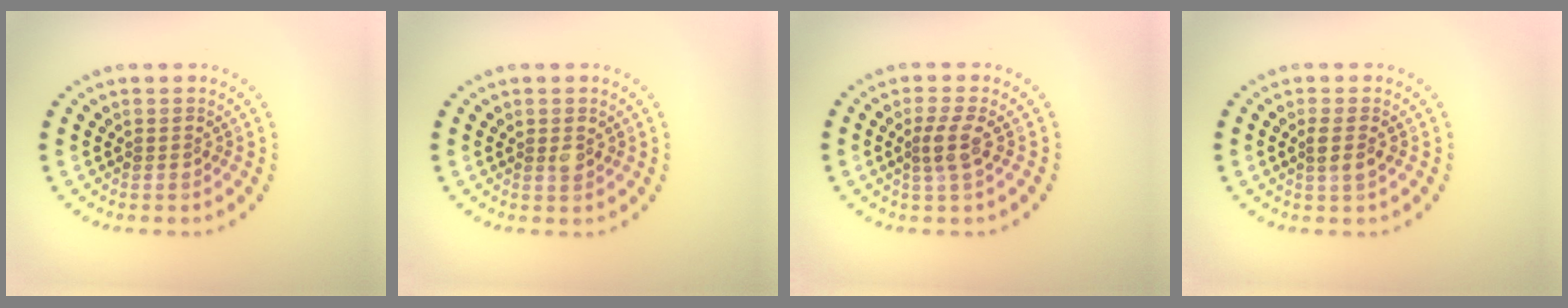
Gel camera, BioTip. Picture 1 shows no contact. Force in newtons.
{"total": 0.8, "press": 0.7, "slide": 0.4}
{"total": 2.1, "press": 1.7, "slide": 1.2}
{"total": 1.6, "press": 1.4, "slide": 0.8}